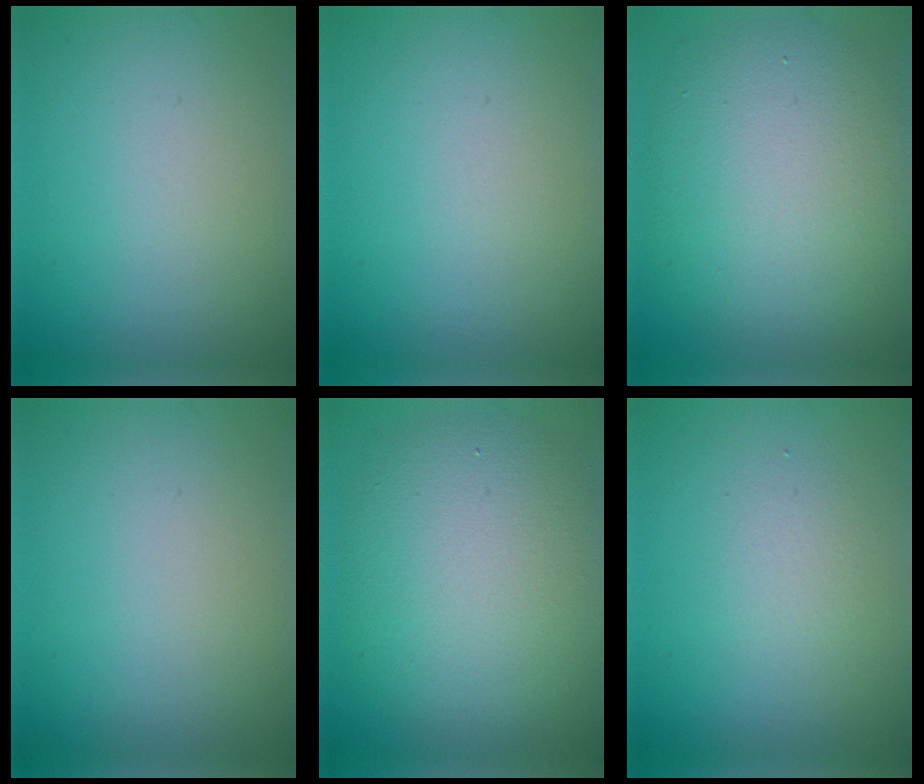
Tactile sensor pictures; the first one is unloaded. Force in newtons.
{"total": 0.0}
{"total": 10.2, "press": 10.1, "slide": 0.9}
{"total": 0.0}
{"total": 9.4, "press": 9.3, "slide": 0.6}
{"total": 1.5, "press": 1.5, "slide": 0.1}